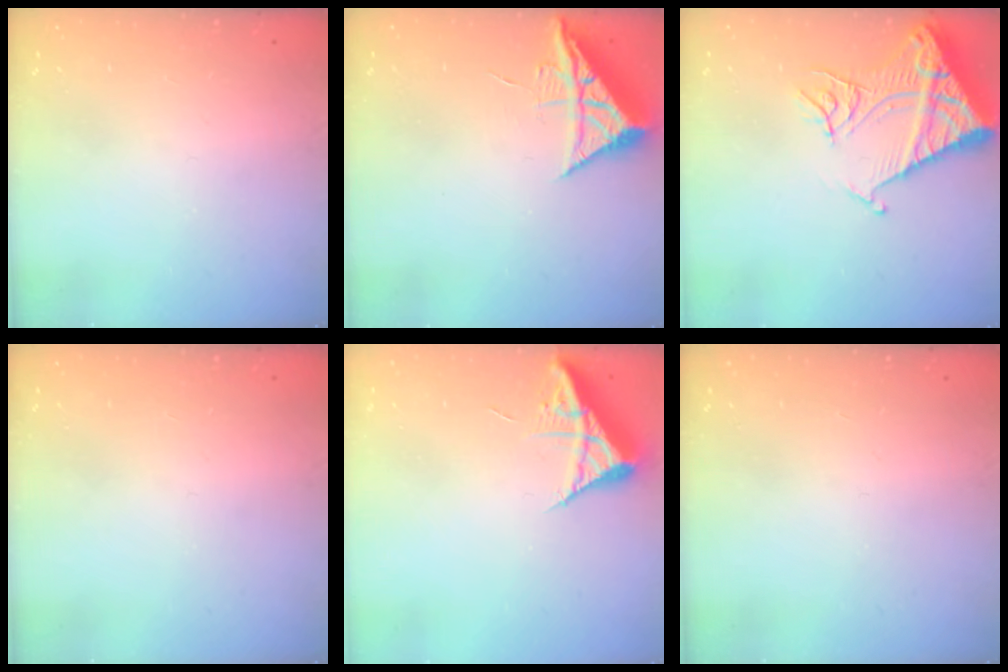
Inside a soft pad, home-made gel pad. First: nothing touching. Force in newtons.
{"total": 7.7, "press": 7.7, "slide": 0.4}
{"total": 15.7, "press": 15.6, "slide": 1.7}
{"total": 0.0}
{"total": 9.2, "press": 9.2, "slide": 0.8}
{"total": 0.0}